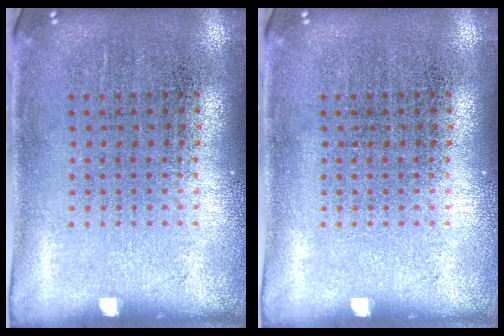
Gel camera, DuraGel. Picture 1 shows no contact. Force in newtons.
{"total": 0.0}